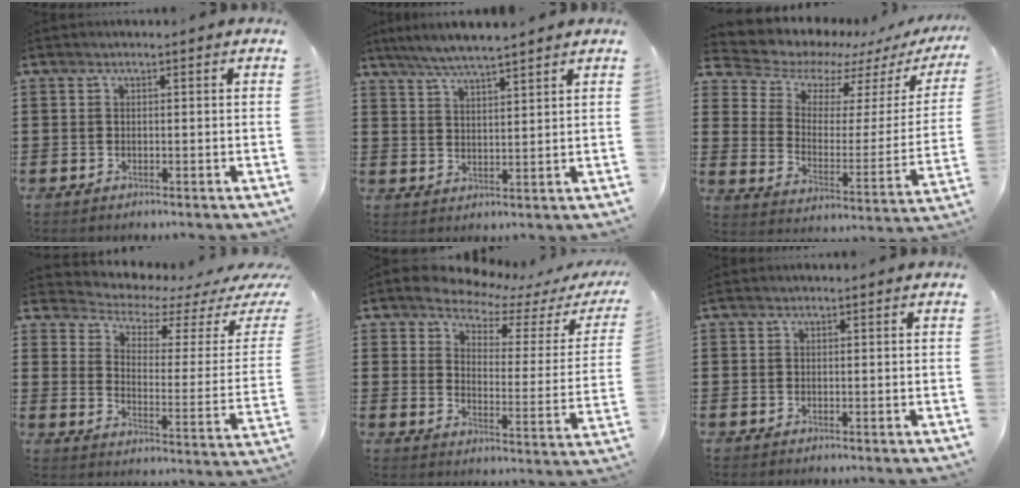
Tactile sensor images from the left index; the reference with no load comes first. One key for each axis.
{"total": 4.5, "fx": 4.1, "fy": -0.1, "fz": 1.8, "tx": -0.048, "ty": -0.011, "tz": 0.073}
{"total": 6.0, "fx": 5.4, "fy": 2.5, "fz": 0.9, "tx": -0.048, "ty": -0.048, "tz": 0.091}
{"total": 3.6, "fx": 3.0, "fy": 1.0, "fz": 1.7, "tx": -0.047, "ty": -0.029, "tz": 0.042}
{"total": 4.7, "fx": 4.5, "fy": 1.0, "fz": 1.1, "tx": -0.053, "ty": -0.030, "tz": 0.074}
{"total": 0.0}